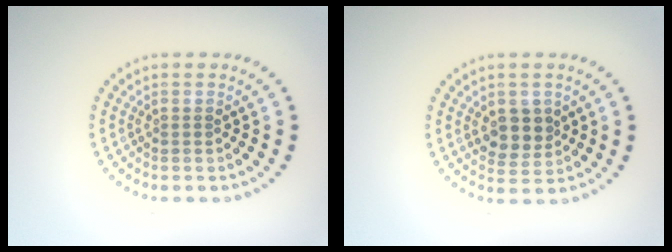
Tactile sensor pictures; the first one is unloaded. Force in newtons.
{"total": 2.9, "press": 2.8, "slide": 0.9}